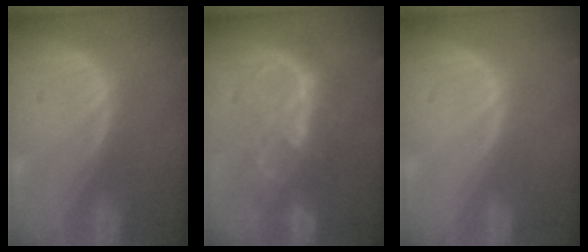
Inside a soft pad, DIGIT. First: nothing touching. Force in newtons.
{"total": 6.4, "press": 6.4, "slide": 0.7}
{"total": 0.0}